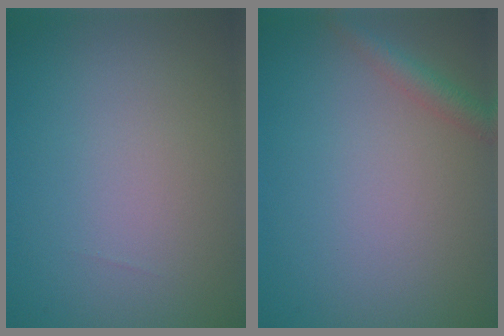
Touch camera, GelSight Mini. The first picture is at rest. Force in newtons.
{"total": 1.9, "press": 1.9, "slide": 0.1}